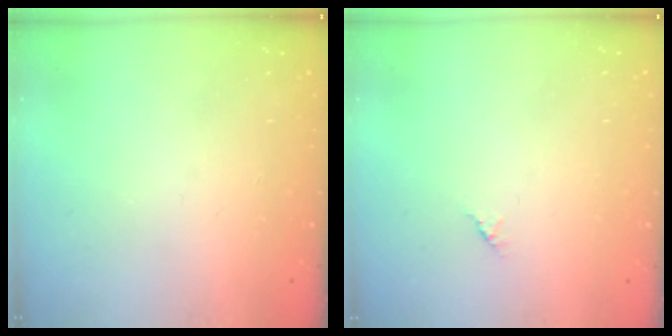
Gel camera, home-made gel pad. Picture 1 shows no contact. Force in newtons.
{"total": 1.2, "press": 1.2, "slide": 0.3}